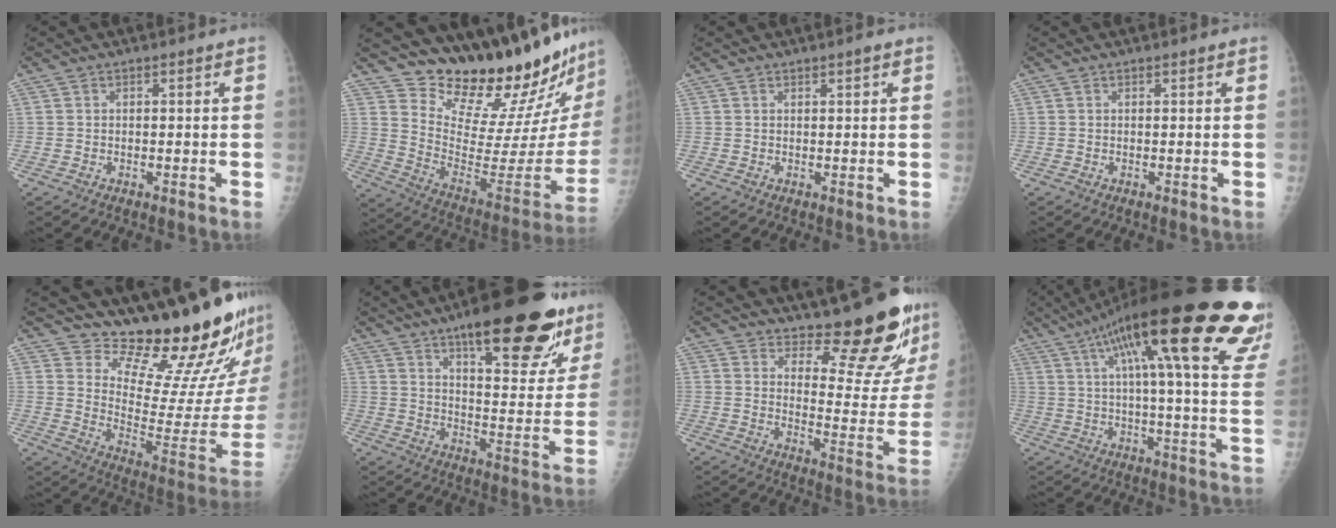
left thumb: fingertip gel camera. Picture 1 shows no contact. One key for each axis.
{"total": 25.3, "fx": 23.2, "fy": 3.4, "fz": 9.2, "tx": -0.104, "ty": -0.213, "tz": 0.334}
{"total": 0.9, "fx": 0.6, "fy": 0.2, "fz": 0.6, "tx": -0.007, "ty": -0.002, "tz": 0.009}
{"total": 0.0}
{"total": 20.3, "fx": 18.0, "fy": 2.9, "fz": 8.8, "tx": -0.093, "ty": -0.193, "tz": 0.253}
{"total": 27.2, "fx": 17.3, "fy": 8.4, "fz": 19.1, "tx": -0.225, "ty": -0.066, "tz": 0.247}
{"total": 16.4, "fx": 13.8, "fy": 3.8, "fz": 7.9, "tx": -0.062, "ty": -0.144, "tz": 0.183}
{"total": 32.9, "fx": 18.9, "fy": 5.9, "fz": 26.3, "tx": -0.292, "ty": -0.012, "tz": 0.256}